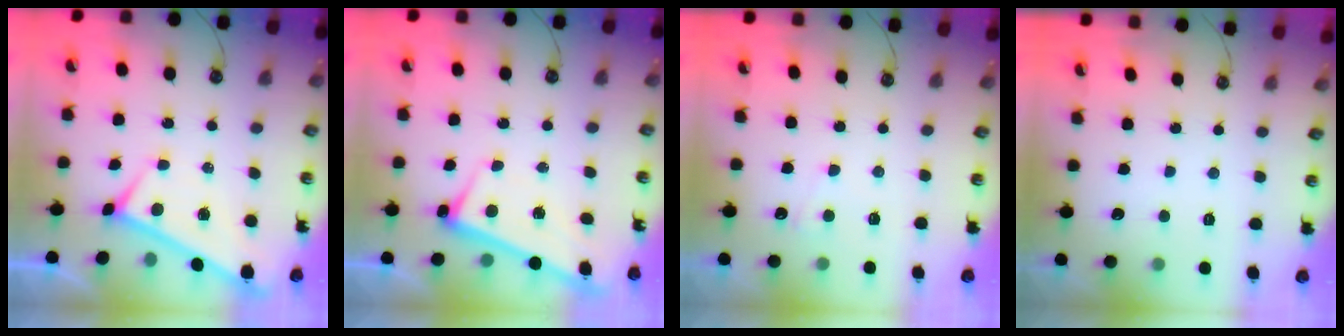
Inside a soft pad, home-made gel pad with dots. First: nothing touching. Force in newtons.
{"total": 2.7, "press": 2.7, "slide": 0.4}
{"total": 6.6, "press": 6.6, "slide": 0.3}
{"total": 0.0}